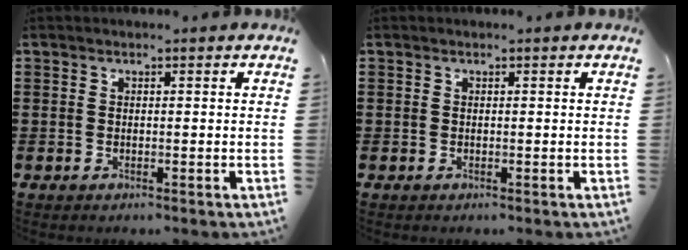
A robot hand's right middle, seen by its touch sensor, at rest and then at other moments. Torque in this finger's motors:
{"motor_torque": [-2.14, 0.00, -0.03, 0.00]}